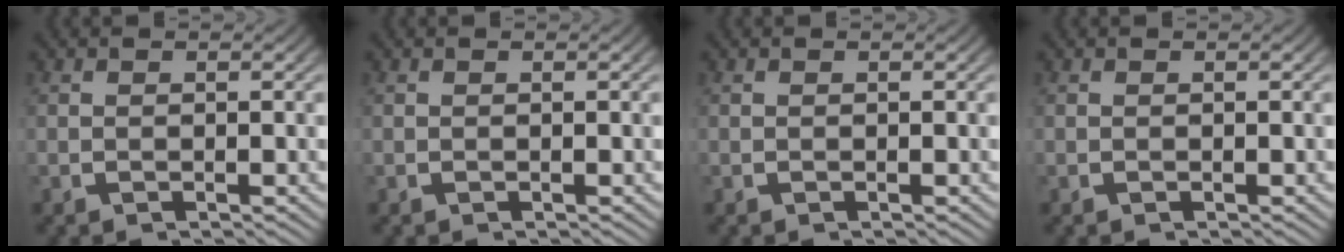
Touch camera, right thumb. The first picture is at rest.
{"total": 0.0}
{"total": 0.0}
{"total": 0.0}